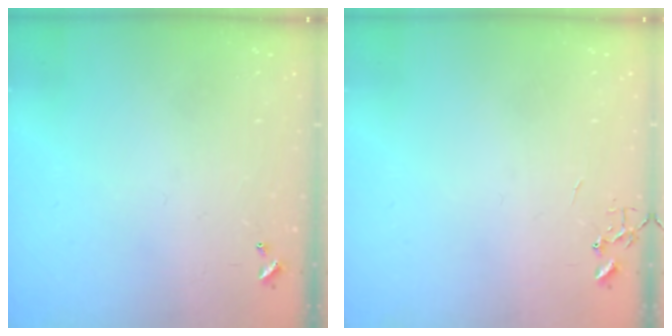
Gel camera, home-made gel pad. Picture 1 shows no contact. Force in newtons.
{"total": 0.0}